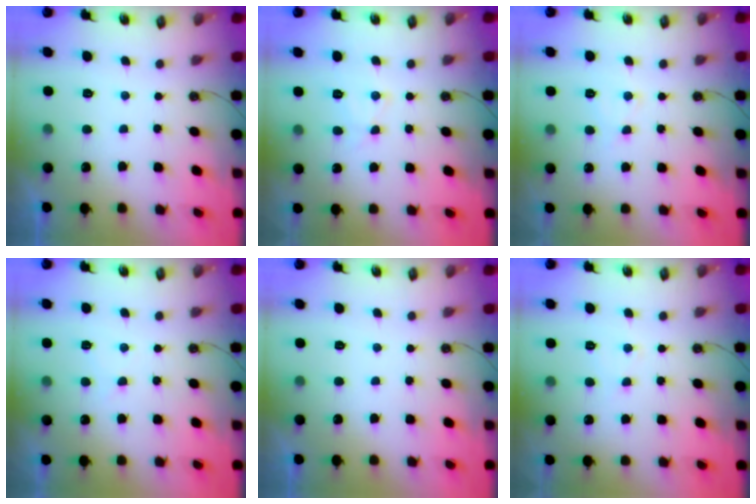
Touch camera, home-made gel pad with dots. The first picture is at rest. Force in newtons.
{"total": 7.8, "press": 7.8, "slide": 0.5}
{"total": 6.2, "press": 6.2, "slide": 0.8}
{"total": 5.5, "press": 5.5, "slide": 0.6}
{"total": 0.0}
{"total": 4.4, "press": 4.3, "slide": 0.7}